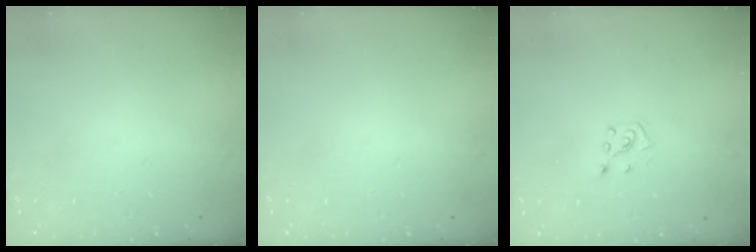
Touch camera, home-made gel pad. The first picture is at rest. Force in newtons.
{"total": 0.0}
{"total": 5.2, "press": 5.2, "slide": 0.5}